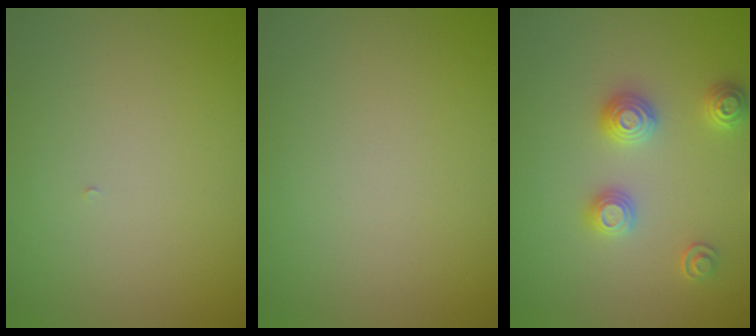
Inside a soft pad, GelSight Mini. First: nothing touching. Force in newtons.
{"total": 0.0}
{"total": 2.8, "press": 2.7, "slide": 0.8}